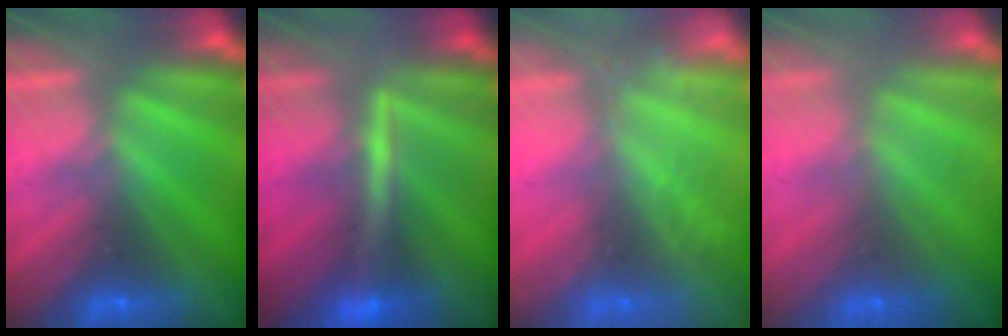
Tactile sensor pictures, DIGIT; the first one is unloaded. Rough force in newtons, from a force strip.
{"total": 2.4}
{"total": 2.2}
{"total": 9.6}